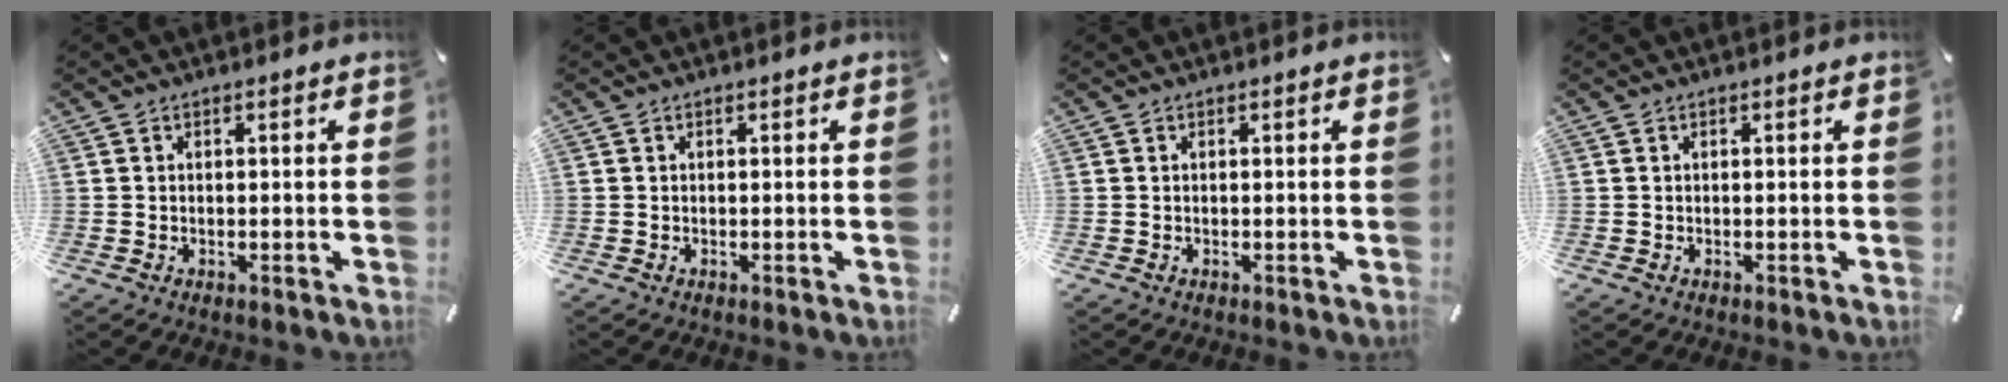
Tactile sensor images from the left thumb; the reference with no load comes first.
{"total": 0.0}
{"total": 0.0}
{"total": 0.0}